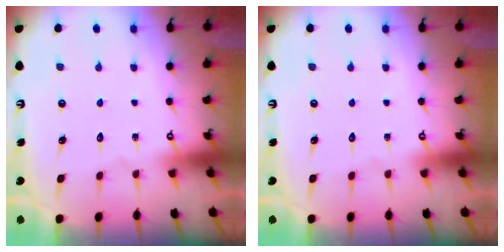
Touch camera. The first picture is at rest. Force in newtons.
{"total": 0.0}